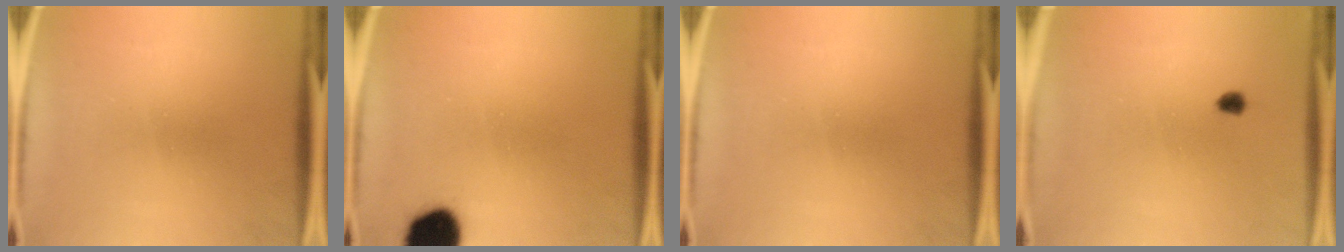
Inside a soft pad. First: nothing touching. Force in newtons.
{"total": 11.7}
{"total": 0.0}
{"total": 1.7}